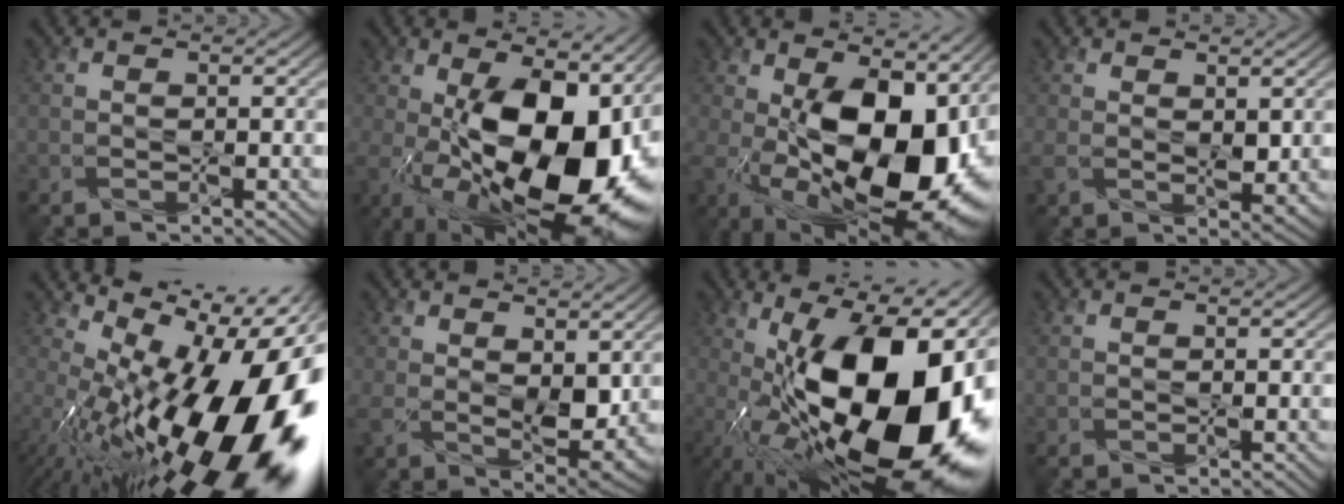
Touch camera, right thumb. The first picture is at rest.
{"total": 20.6, "force": [-2.1, 10.5, 17.6], "torque": [-0.264, -0.025, -0.026]}
{"total": 18.9, "force": [-1.1, 10.5, 15.7], "torque": [-0.238, -0.035, -0.008]}
{"total": 4.0, "force": [0.8, 2.4, 3.1], "torque": [-0.075, -0.011, 0.017]}
{"total": 22.1, "force": [-3.9, 9.6, 19.5], "torque": [-0.283, -0.036, -0.061]}
{"total": 6.9, "force": [1.5, 4.0, 5.5], "torque": [-0.117, -0.023, 0.033]}
{"total": 22.6, "force": [-1.7, 10.0, 20.3], "torque": [-0.323, 0.007, -0.043]}
{"total": 0.0}